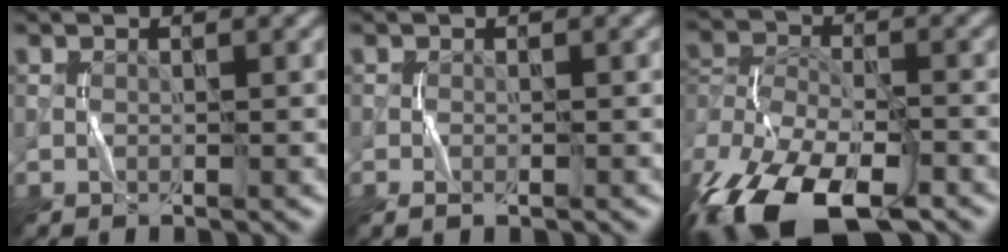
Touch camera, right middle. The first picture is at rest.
{"total": 1.1, "force": [-0.6, 0.4, 0.8], "torque": [-0.017, -0.002, -0.011]}
{"total": 14.4, "force": [-10.4, 6.5, 7.6], "torque": [-0.151, -0.022, -0.163]}